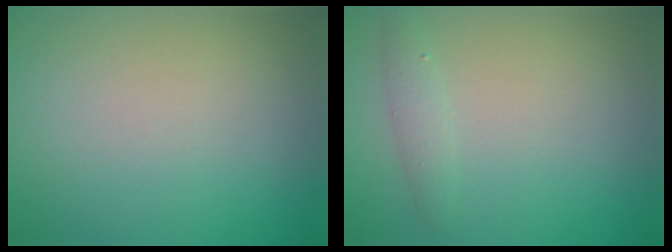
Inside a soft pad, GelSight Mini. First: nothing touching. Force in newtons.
{"total": 1.3, "press": 1.3, "slide": 0.1}